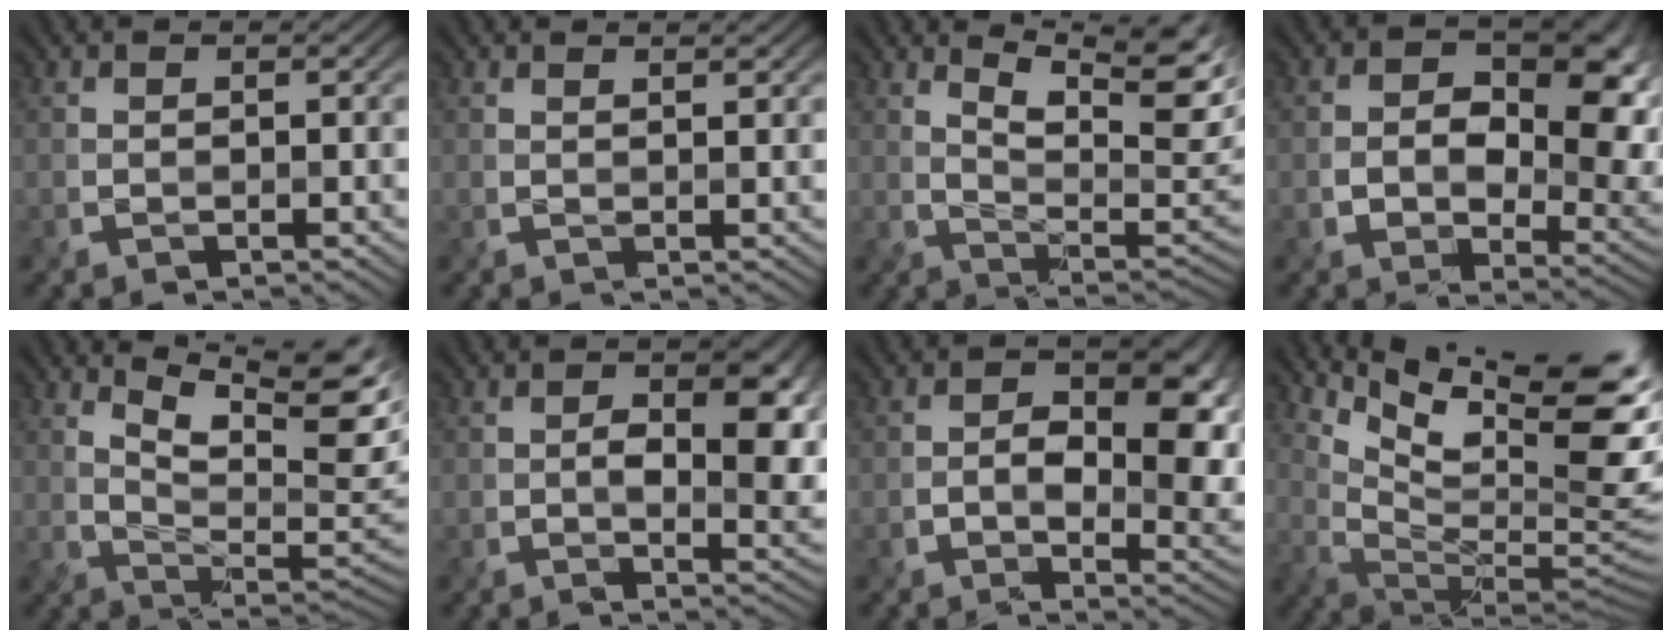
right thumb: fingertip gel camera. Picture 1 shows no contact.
{"total": 1.2, "force": [1.1, 0.0, 0.5], "torque": [-0.013, -0.003, 0.023]}
{"total": 10.7, "force": [6.0, 2.9, 8.4], "torque": [-0.147, -0.002, 0.095]}
{"total": 10.6, "force": [1.3, 7.1, 7.7], "torque": [-0.107, -0.018, 0.022]}
{"total": 11.3, "force": [5.4, 3.3, 9.4], "torque": [-0.167, 0.000, 0.095]}
{"total": 8.0, "force": [0.8, 4.3, 6.7], "torque": [-0.095, -0.009, 0.014]}
{"total": 9.5, "force": [0.0, 5.6, 7.7], "torque": [-0.096, -0.006, -0.002]}
{"total": 14.5, "force": [8.4, 4.7, 10.8], "torque": [-0.186, 0.001, 0.150]}